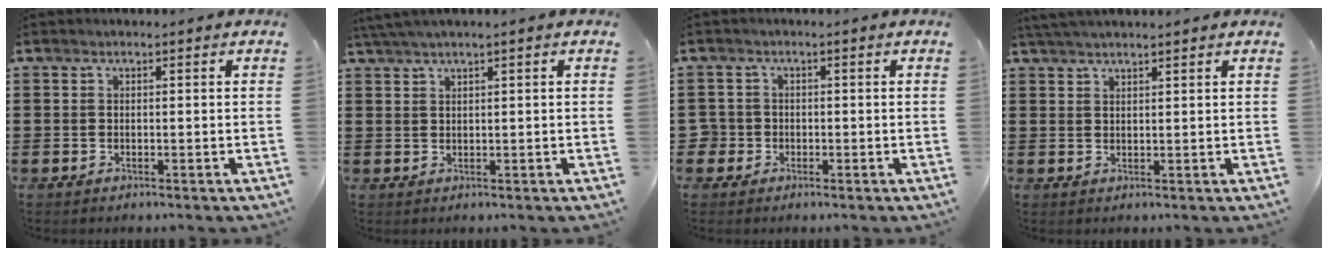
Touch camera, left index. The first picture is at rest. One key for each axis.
{"total": 1.4, "fx": 0.8, "fy": -0.3, "fz": 1.1, "tx": -0.019, "ty": -0.003, "tz": 0.016}
{"total": 2.1, "fx": -0.8, "fy": 1.9, "fz": 0.2, "tx": -0.021, "ty": 0.001, "tz": -0.024}
{"total": 2.0, "fx": 1.8, "fy": -0.1, "fz": 0.7, "tx": -0.018, "ty": 0.001, "tz": 0.035}